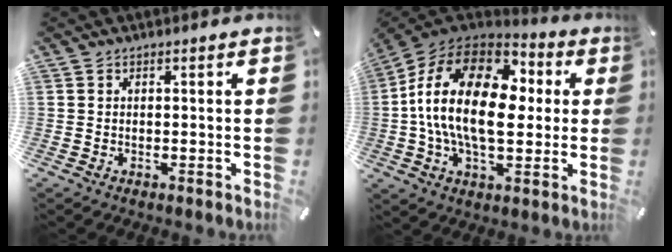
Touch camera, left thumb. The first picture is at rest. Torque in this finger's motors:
{"motor_torque": [1.06, 2.04, 2.77, 0.00, 0.97]}